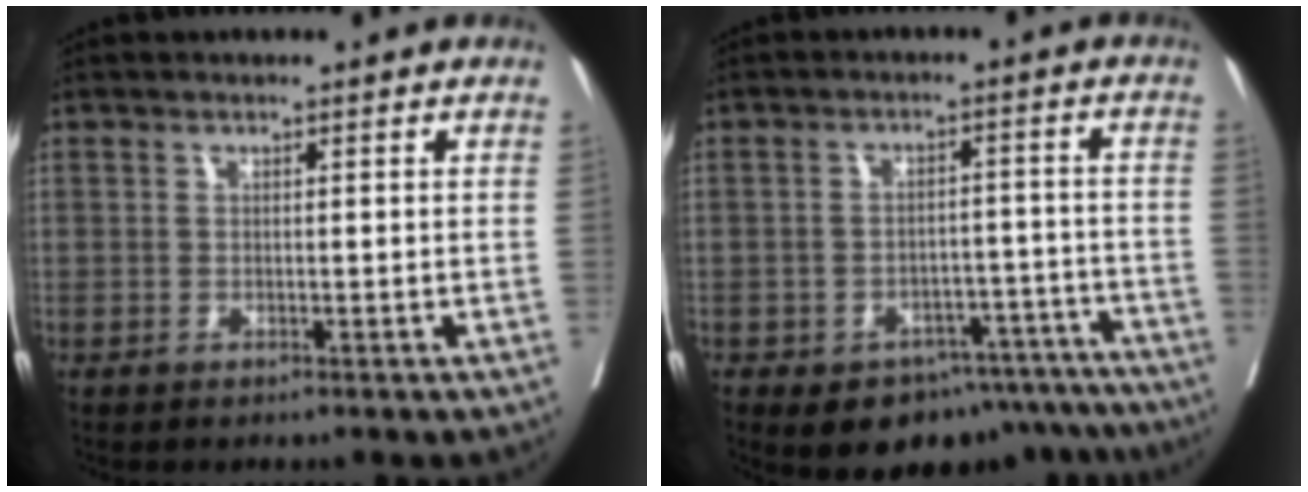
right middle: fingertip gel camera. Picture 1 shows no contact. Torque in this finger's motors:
{"motor_torque": [0.91, -0.90, 0.10, 0.04]}